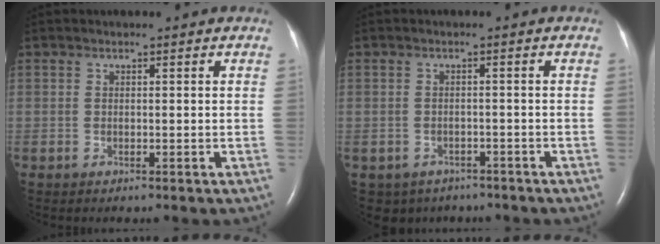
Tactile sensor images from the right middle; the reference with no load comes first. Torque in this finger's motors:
{"motor_torque": [-0.43, -0.09, -0.05, 0.01]}